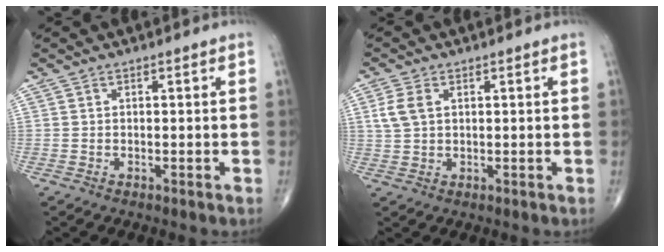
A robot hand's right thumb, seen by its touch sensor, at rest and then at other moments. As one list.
[{"total": 4.1, "force": [1.2, 2.6, 2.9], "torque": [-0.068, 0.006, 0.026]}]